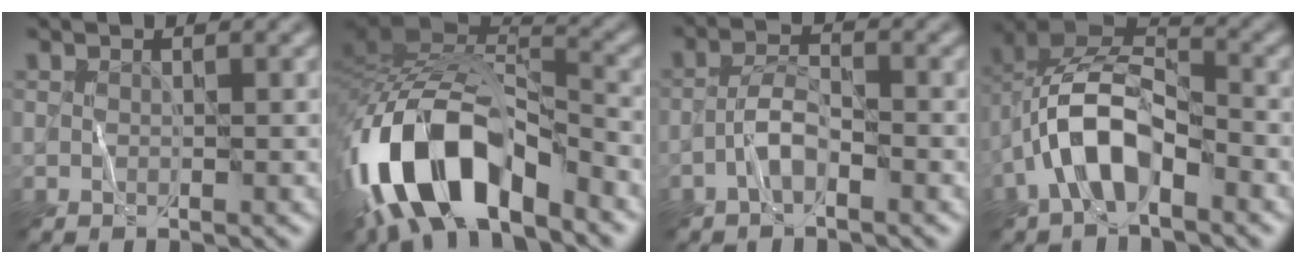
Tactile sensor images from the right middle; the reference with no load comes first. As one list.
[{"total": 13.7, "force": [-7.5, 6.3, 9.7], "torque": [-0.179, -0.004, -0.133]}, {"total": 2.5, "force": [-1.5, 0.8, 1.9], "torque": [-0.036, 0.012, -0.036]}, {"total": 8.0, "force": [-3.3, 4.0, 6.0], "torque": [-0.118, 0.014, -0.069]}]